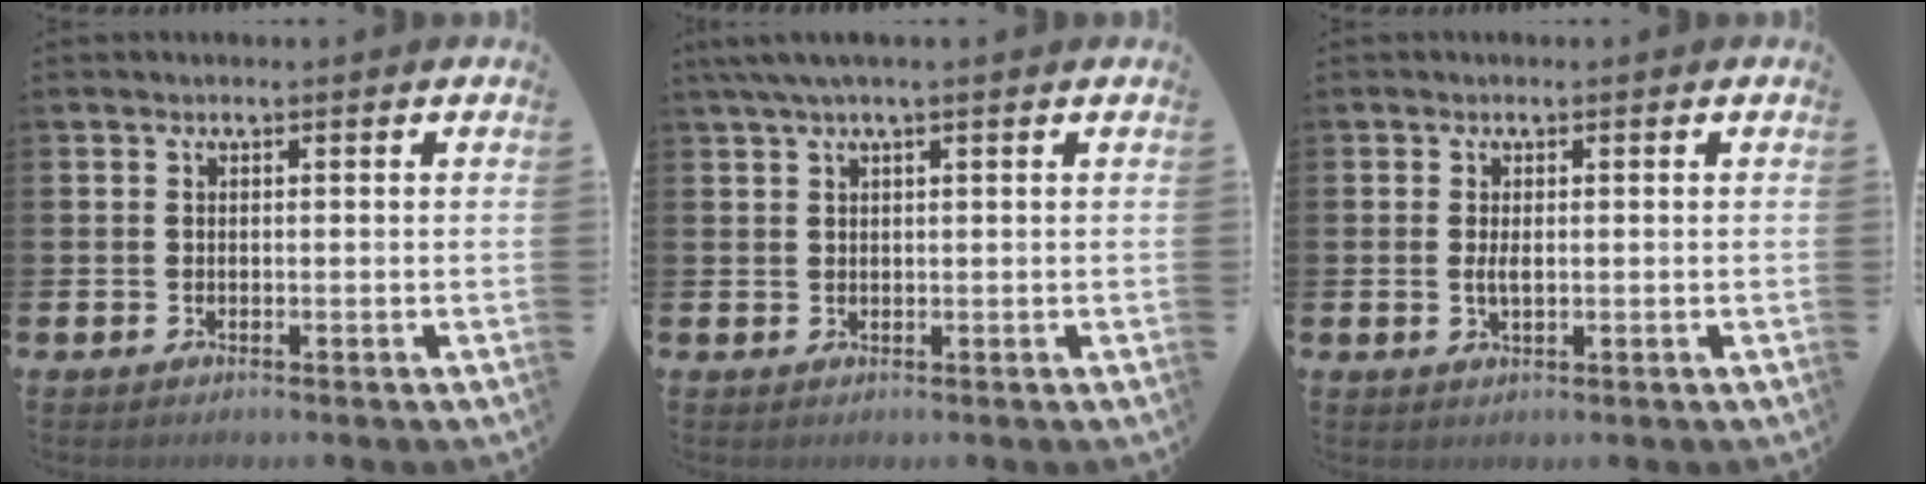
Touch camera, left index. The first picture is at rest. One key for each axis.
{"total": 2.5, "fx": 1.7, "fy": 0.1, "fz": 1.8, "tx": -0.041, "ty": 0.004, "tz": 0.031}
{"total": 1.6, "fx": 0.1, "fy": 0.7, "fz": 1.5, "tx": -0.021, "ty": -0.001, "tz": -0.002}